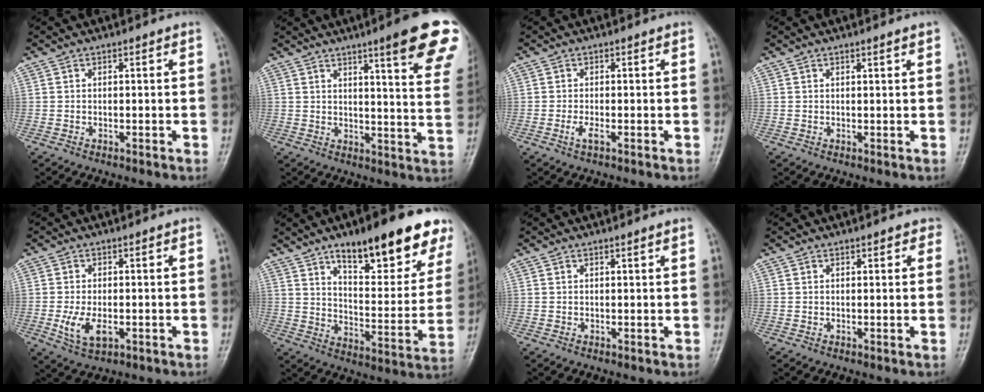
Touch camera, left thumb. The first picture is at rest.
{"total": 17.2, "force": [10.6, 2.1, 13.4], "torque": [-0.143, -0.045, 0.122]}
{"total": 1.9, "force": [-0.7, 0.5, 1.7], "torque": [-0.037, 0.003, -0.013]}
{"total": 1.4, "force": [1.0, 0.0, 1.0], "torque": [-0.013, -0.002, 0.013]}
{"total": 5.6, "force": [-1.4, 2.9, 4.6], "torque": [-0.093, -0.003, -0.021]}
{"total": 22.4, "force": [14.2, 7.3, 15.6], "torque": [-0.164, -0.055, 0.209]}
{"total": 0.7, "force": [0.4, -0.1, 0.5], "torque": [-0.015, -0.004, 0.010]}
{"total": 1.8, "force": [1.0, 1.0, 1.1], "torque": [0.000, -0.001, 0.008]}